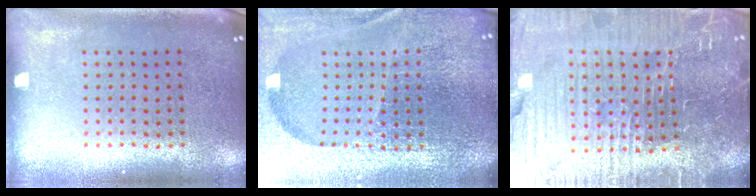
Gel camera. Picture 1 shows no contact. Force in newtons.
{"total": 6.6, "press": 5.7, "slide": 3.3}
{"total": 7.6, "press": 6.7, "slide": 3.5}